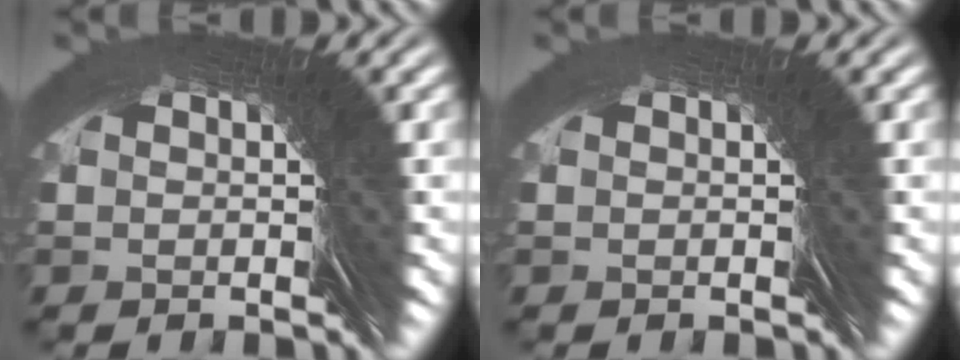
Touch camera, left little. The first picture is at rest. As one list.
[{"total": 0.0}]